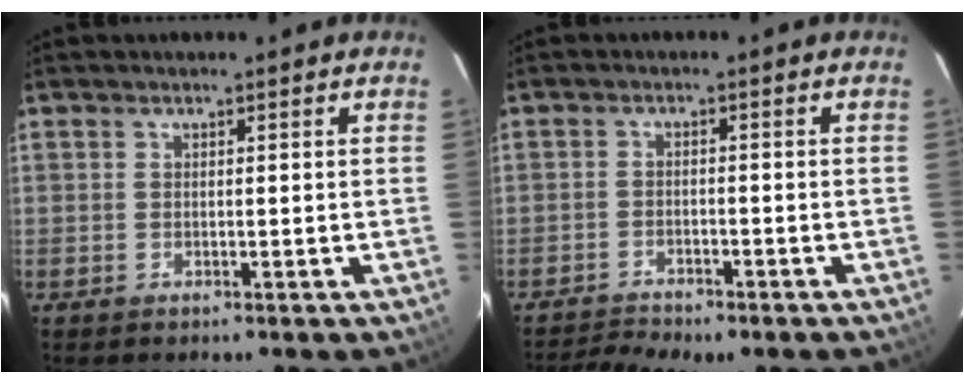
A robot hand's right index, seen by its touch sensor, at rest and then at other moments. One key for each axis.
{"total": 5.8, "fx": -5.3, "fy": 0.9, "fz": 2.0, "tx": -0.058, "ty": -0.013, "tz": -0.088}